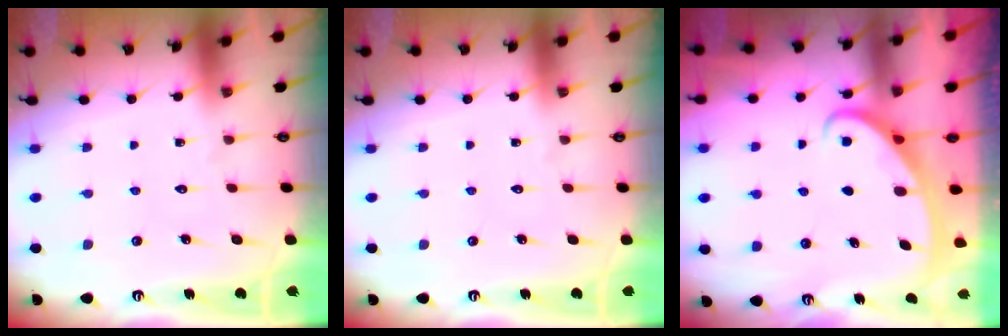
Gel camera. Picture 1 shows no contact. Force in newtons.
{"total": 0.0}
{"total": 2.6, "press": 2.6, "slide": 0.4}